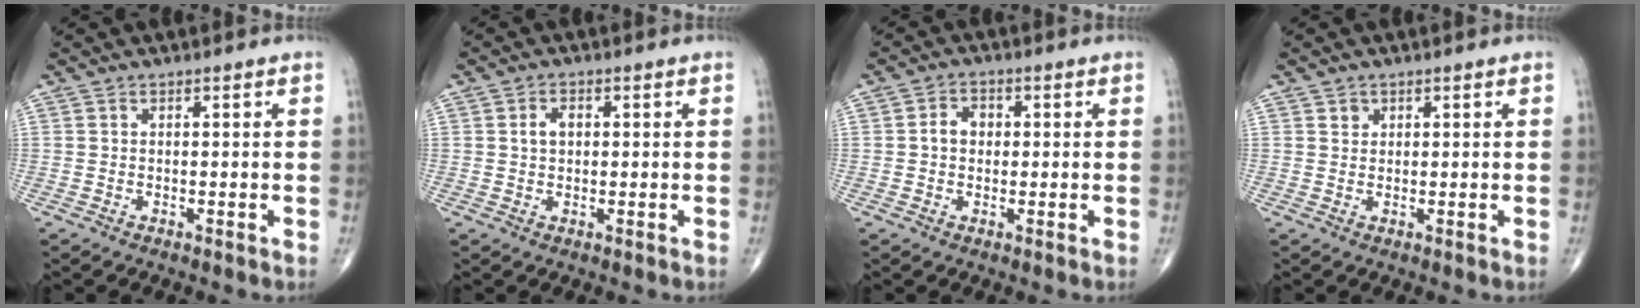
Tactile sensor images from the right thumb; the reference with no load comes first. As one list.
[{"total": 2.8, "force": [0.5, 1.9, 2.0], "torque": [-0.033, 0.006, 0.009]}, {"total": 3.7, "force": [0.2, 2.9, 2.3], "torque": [-0.030, 0.012, -0.002]}, {"total": 1.3, "force": [0.7, 1.1, 0.3], "torque": [0.007, -0.003, 0.009]}]